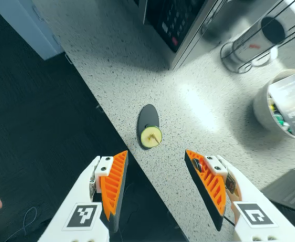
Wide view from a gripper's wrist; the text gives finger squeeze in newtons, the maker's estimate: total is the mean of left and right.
{"total": 0.0}